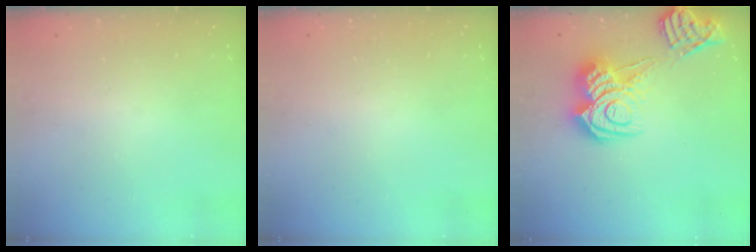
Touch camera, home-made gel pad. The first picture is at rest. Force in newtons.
{"total": 0.0}
{"total": 15.0, "press": 14.9, "slide": 1.8}